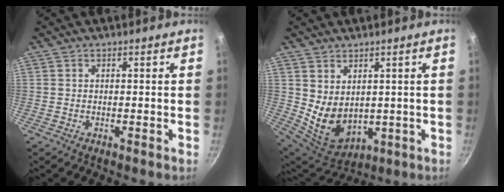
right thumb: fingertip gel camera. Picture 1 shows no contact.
{"total": 8.7, "force": [1.8, 6.3, 5.7], "torque": [-0.084, -0.034, 0.060]}